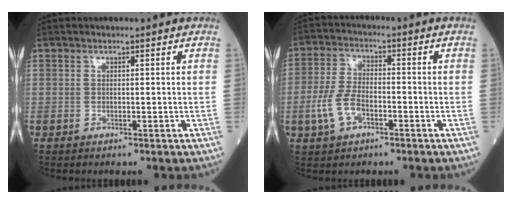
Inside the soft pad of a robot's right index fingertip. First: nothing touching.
{"total": 6.5, "force": [-2.5, 3.3, 5.0], "torque": [-0.120, 0.006, -0.047]}